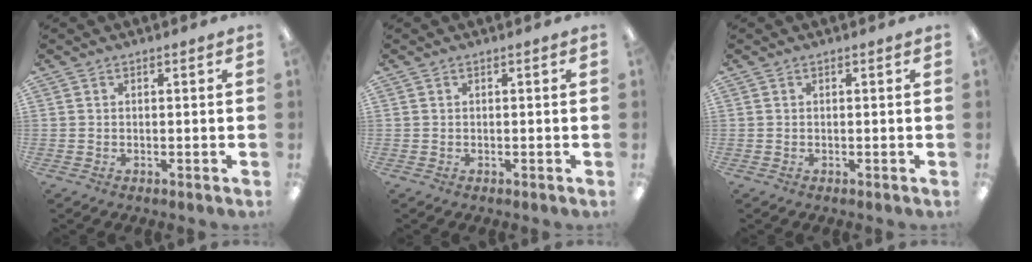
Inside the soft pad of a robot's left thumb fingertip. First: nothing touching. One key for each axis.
{"total": 0.0}
{"total": 0.0}